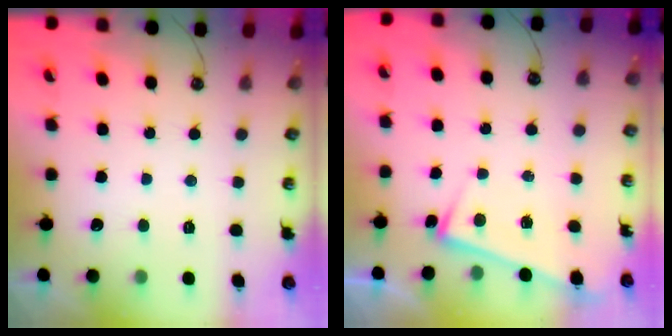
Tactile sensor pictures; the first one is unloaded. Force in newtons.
{"total": 2.8, "press": 2.8, "slide": 0.5}